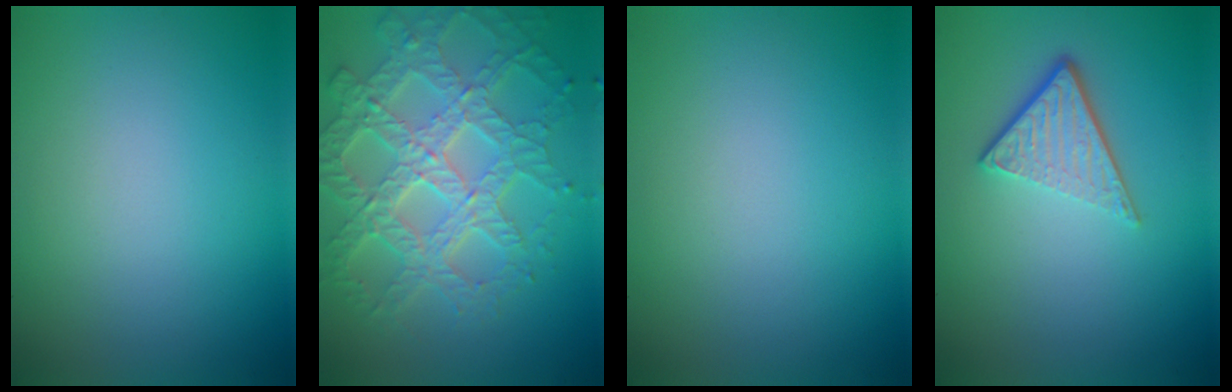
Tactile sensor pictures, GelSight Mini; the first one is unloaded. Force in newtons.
{"total": 7.9, "press": 5.7, "slide": 5.6}
{"total": 0.0}
{"total": 3.9, "press": 2.7, "slide": 2.9}